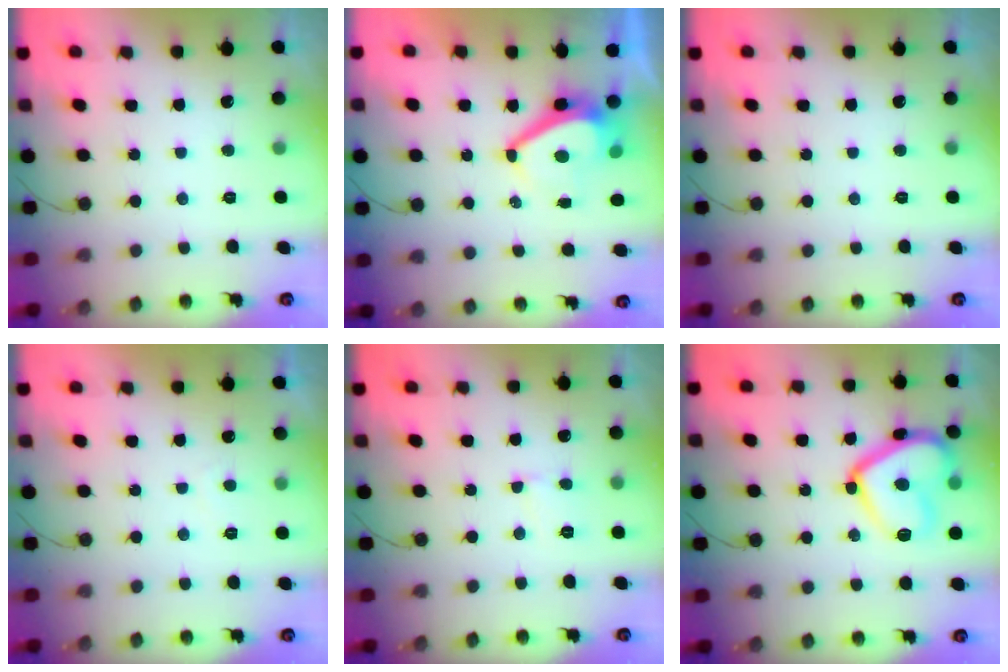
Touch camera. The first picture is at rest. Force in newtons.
{"total": 7.2, "press": 7.1, "slide": 0.6}
{"total": 0.0}
{"total": 0.9, "press": 0.8, "slide": 0.4}
{"total": 2.8, "press": 2.8, "slide": 0.2}
{"total": 17.5, "press": 17.5, "slide": 1.6}